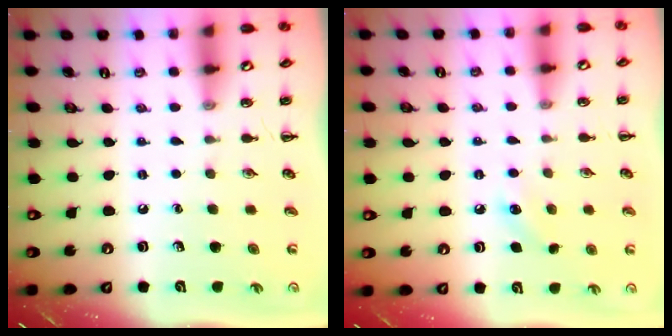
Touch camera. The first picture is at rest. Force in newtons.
{"total": 6.7, "press": 6.4, "slide": 1.7}